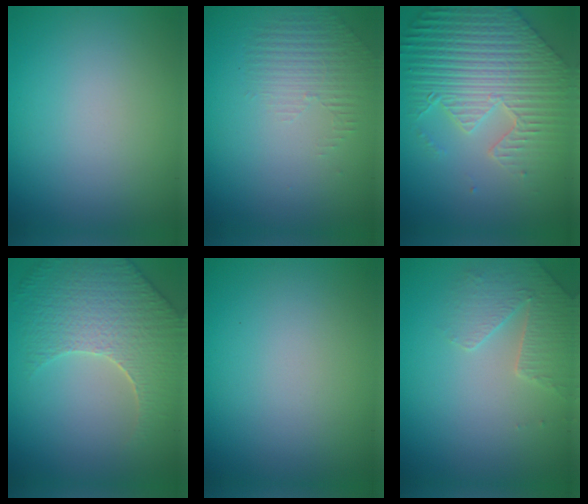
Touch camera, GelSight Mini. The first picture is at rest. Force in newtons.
{"total": 1.3, "press": 0.5, "slide": 1.2}
{"total": 9.5, "press": 6.5, "slide": 6.8}
{"total": 6.5, "press": 5.3, "slide": 3.7}
{"total": 0.0}
{"total": 3.2, "press": 3.1, "slide": 0.8}